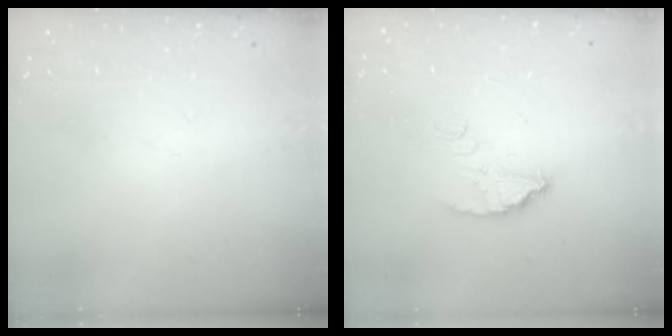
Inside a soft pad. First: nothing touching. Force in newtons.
{"total": 3.3, "press": 3.3, "slide": 0.2}